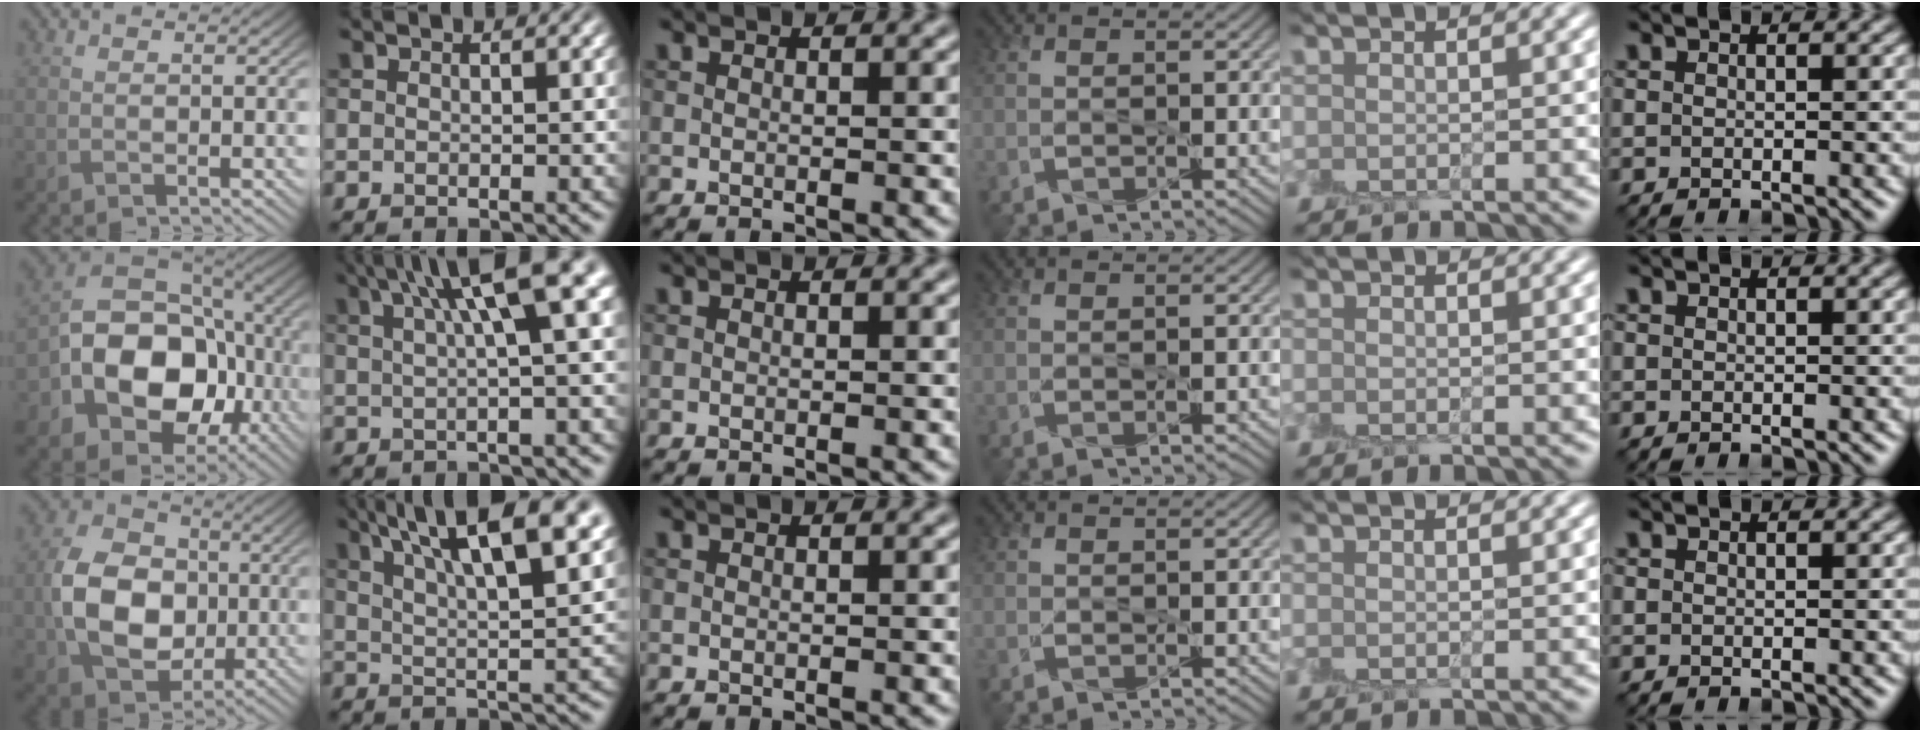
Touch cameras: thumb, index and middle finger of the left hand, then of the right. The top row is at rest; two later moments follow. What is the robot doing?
{"motion": "peel", "object": "envelope seal"}